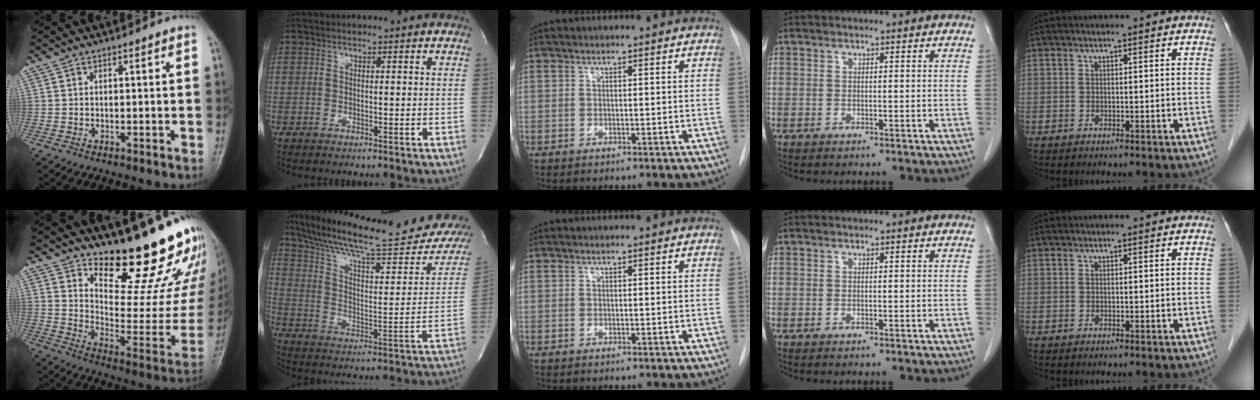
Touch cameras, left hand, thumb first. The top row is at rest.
{"thumb": {"total": 22.7, "force": [18.4, 6.0, 11.9], "torque": [-0.124, -0.163, 0.260]}, "index": {"total": 24.3, "force": [21.1, 1.8, 12.0], "torque": [-0.191, -0.048, 0.301]}}